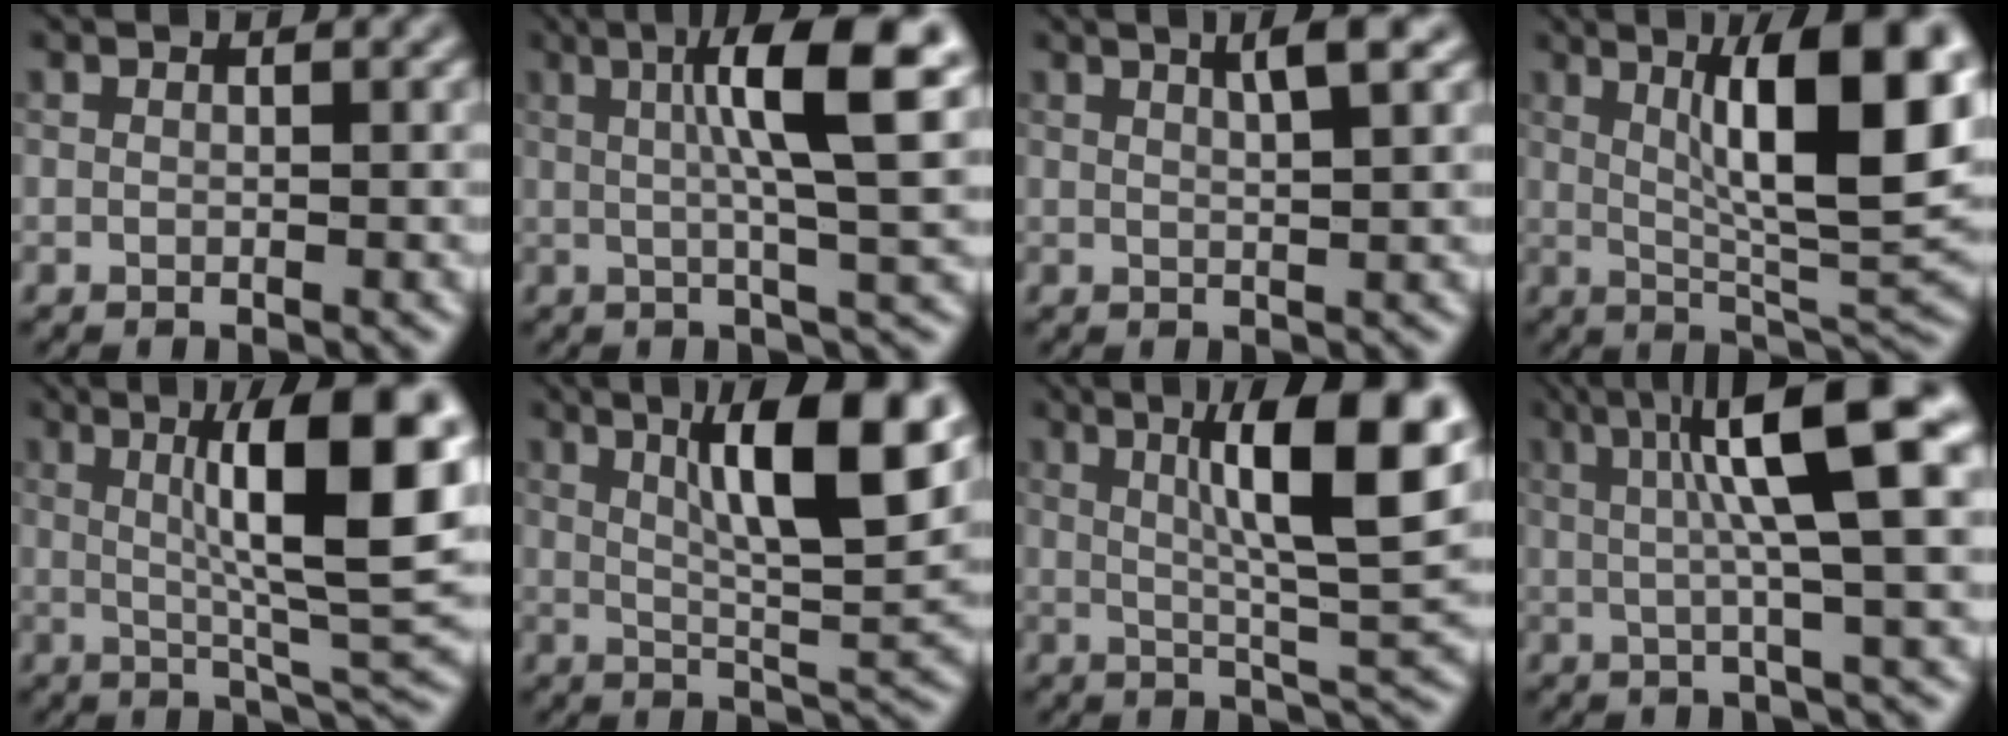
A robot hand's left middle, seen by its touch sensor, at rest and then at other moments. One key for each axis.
{"total": 9.2, "fx": 2.4, "fy": 1.6, "fz": 8.8, "tx": -0.118, "ty": 0.014, "tz": 0.033}
{"total": 2.7, "fx": 1.5, "fy": 0.5, "fz": 2.3, "tx": -0.024, "ty": 0.006, "tz": 0.020}
{"total": 12.4, "fx": 3.6, "fy": 3.0, "fz": 11.4, "tx": -0.162, "ty": 0.006, "tz": 0.062}
{"total": 11.8, "fx": 2.4, "fy": 2.2, "fz": 11.3, "tx": -0.157, "ty": 0.012, "tz": 0.037}
{"total": 10.5, "fx": 4.2, "fy": 2.3, "fz": 9.3, "tx": -0.136, "ty": 0.005, "tz": 0.069}
{"total": 11.1, "fx": 3.4, "fy": 2.2, "fz": 10.3, "tx": -0.145, "ty": 0.013, "tz": 0.053}
{"total": 9.0, "fx": 2.1, "fy": 1.5, "fz": 8.6, "tx": -0.114, "ty": 0.017, "tz": 0.030}